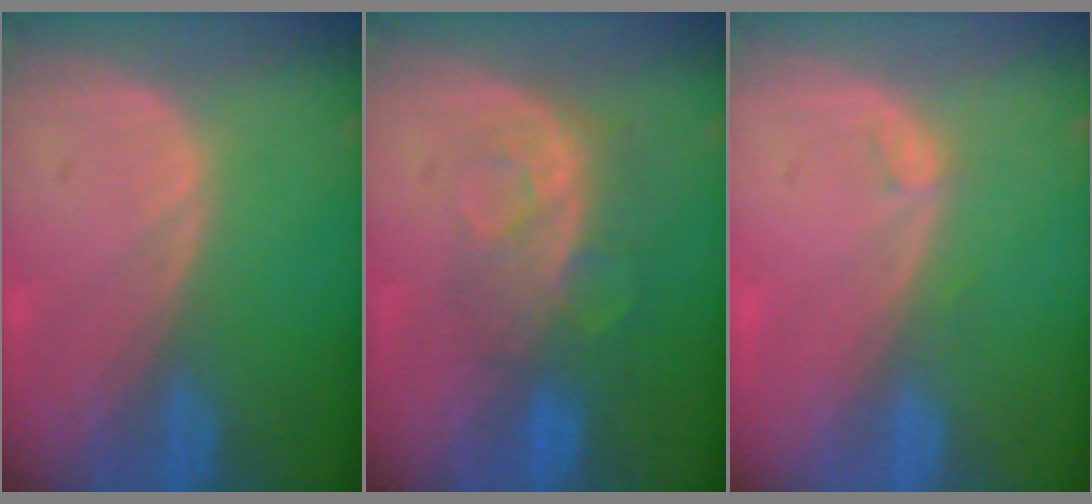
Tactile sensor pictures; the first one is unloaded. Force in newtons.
{"total": 8.3, "press": 7.0, "slide": 4.5}
{"total": 1.0, "press": 0.9, "slide": 0.3}